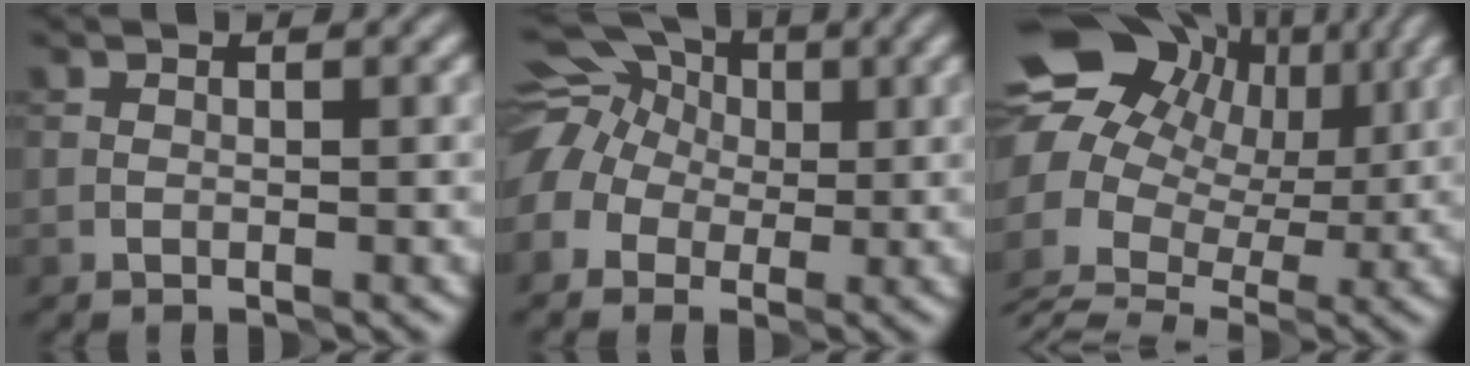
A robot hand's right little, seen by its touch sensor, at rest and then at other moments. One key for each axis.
{"total": 13.7, "fx": 2.0, "fy": 12.0, "fz": 6.4, "tx": -0.146, "ty": 0.039, "tz": -0.015}
{"total": 15.1, "fx": 2.5, "fy": 12.2, "fz": 8.5, "tx": -0.175, "ty": 0.016, "tz": 0.041}